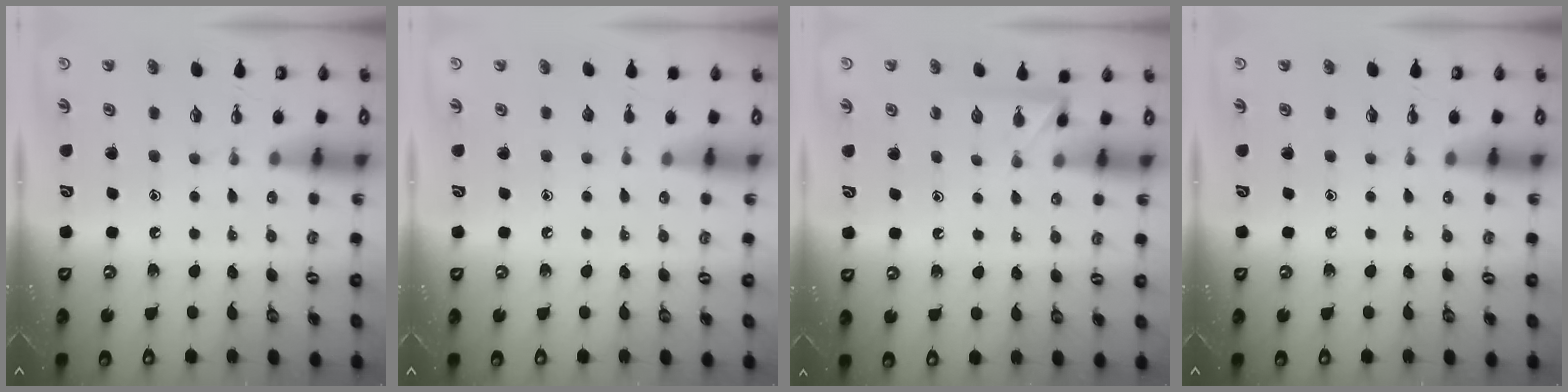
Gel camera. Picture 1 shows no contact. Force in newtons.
{"total": 0.0}
{"total": 3.1, "press": 3.1, "slide": 0.3}
{"total": 0.0}